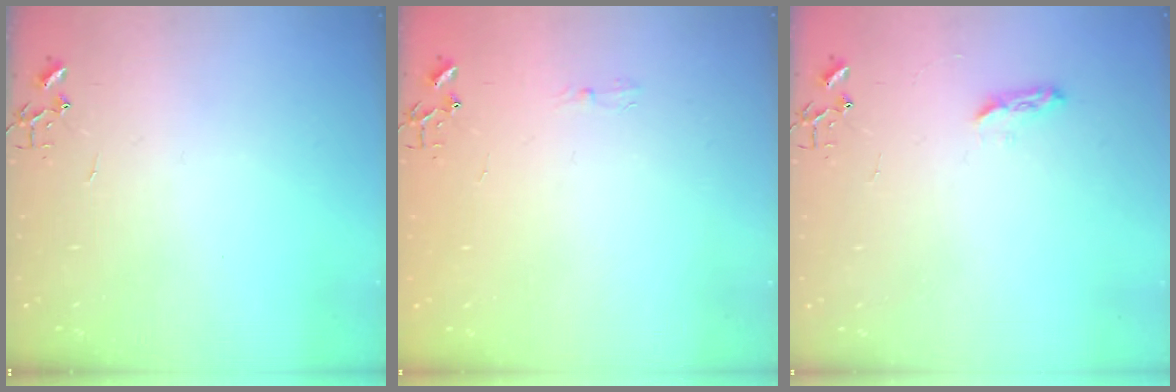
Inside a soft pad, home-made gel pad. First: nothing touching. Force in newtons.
{"total": 5.5, "press": 5.4, "slide": 0.6}
{"total": 5.3, "press": 5.2, "slide": 0.6}